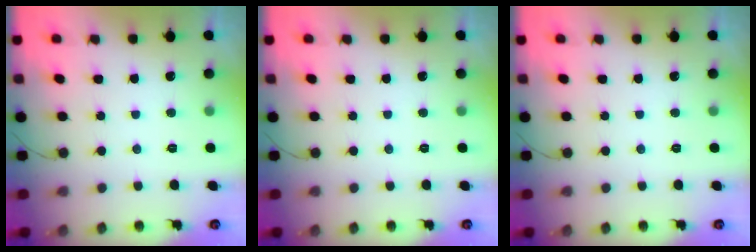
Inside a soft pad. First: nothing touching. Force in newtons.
{"total": 0.0}
{"total": 0.0}